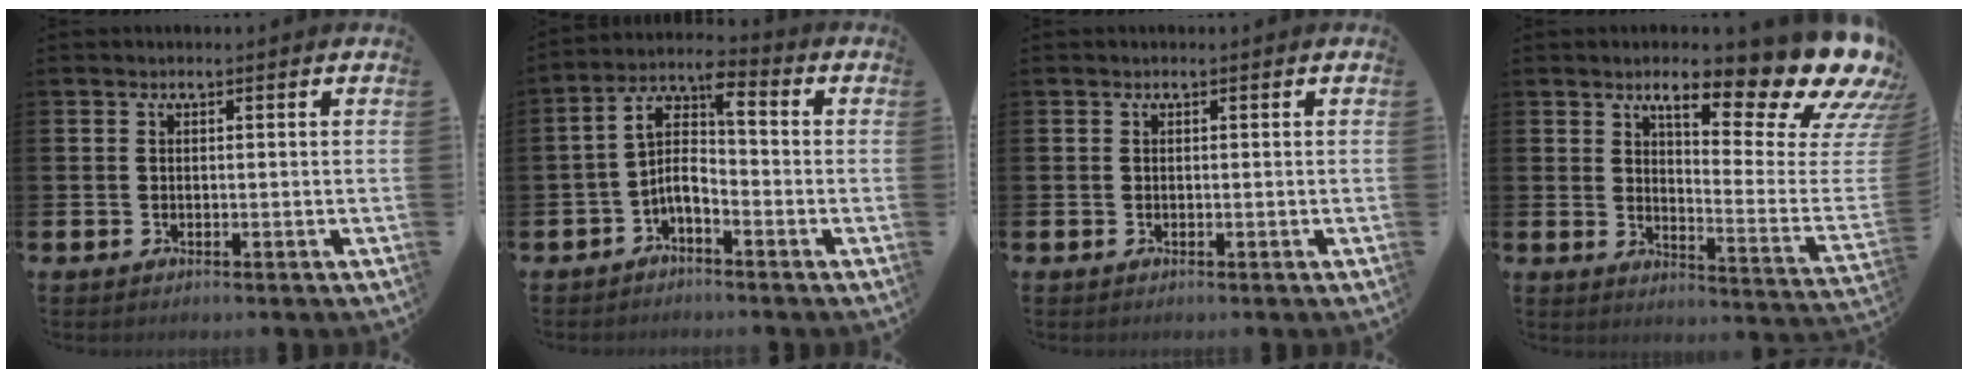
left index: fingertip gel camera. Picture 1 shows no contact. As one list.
[{"total": 5.5, "force": [-1.2, 2.3, 4.9], "torque": [-0.119, -0.019, -0.034]}, {"total": 0.0}, {"total": 13.6, "force": [10.3, 3.7, 8.2], "torque": [-0.122, -0.090, 0.161]}]